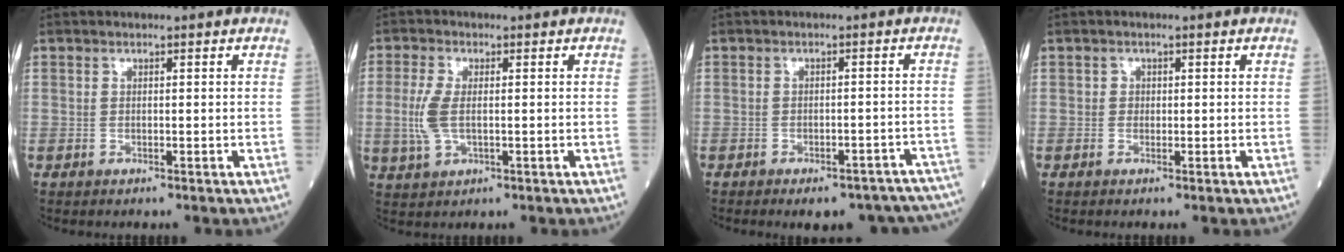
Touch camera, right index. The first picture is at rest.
{"total": 4.8, "force": [-0.2, 2.1, 4.3], "torque": [-0.116, -0.004, -0.004]}
{"total": 14.2, "force": [-12.2, 4.9, 5.3], "torque": [-0.036, 0.023, -0.132]}
{"total": 0.7, "force": [0.1, 0.7, 0.2], "torque": [0.001, 0.001, 0.000]}